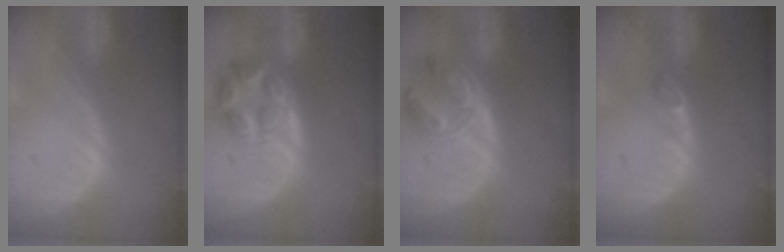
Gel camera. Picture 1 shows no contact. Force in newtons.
{"total": 7.6, "press": 6.8, "slide": 3.5}
{"total": 8.0, "press": 7.0, "slide": 3.9}
{"total": 2.0, "press": 1.9, "slide": 0.4}